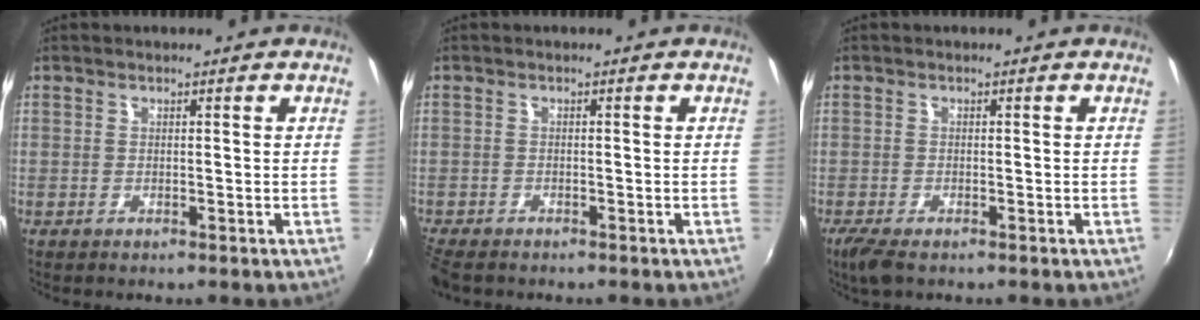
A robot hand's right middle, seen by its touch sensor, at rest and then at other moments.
{"total": 4.3, "force": [-3.7, 1.5, 1.6], "torque": [-0.048, -0.022, -0.072]}
{"total": 3.5, "force": [-2.4, 1.0, 2.3], "torque": [-0.053, -0.015, -0.045]}